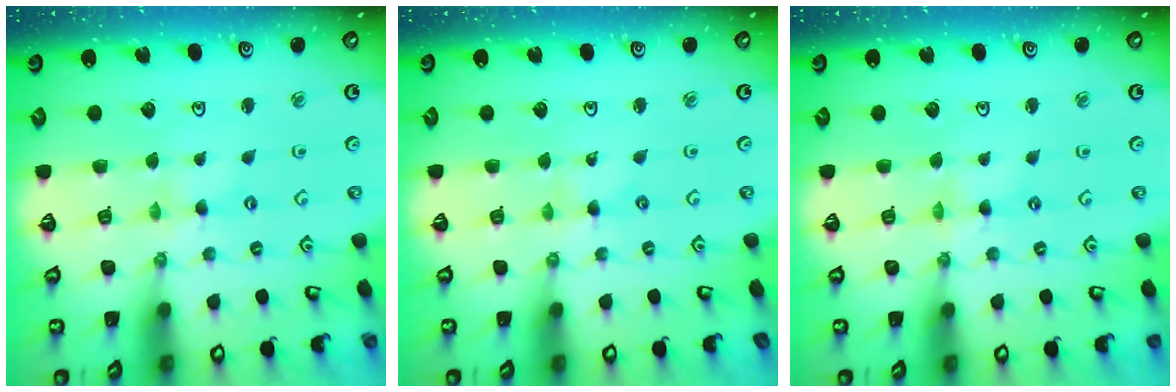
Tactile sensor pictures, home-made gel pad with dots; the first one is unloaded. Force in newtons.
{"total": 0.0}
{"total": 0.0}